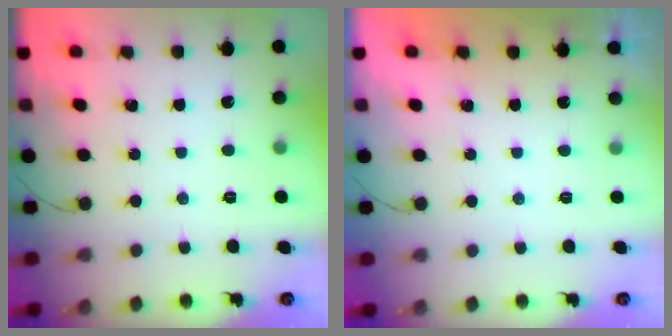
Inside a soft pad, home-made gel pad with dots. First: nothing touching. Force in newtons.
{"total": 1.9, "press": 0.1, "slide": 1.9}